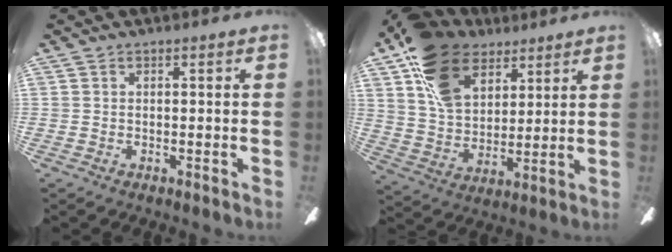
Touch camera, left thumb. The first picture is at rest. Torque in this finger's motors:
{"motor_torque": [0.57, 0.40, 1.64, -1.13, 0.40]}